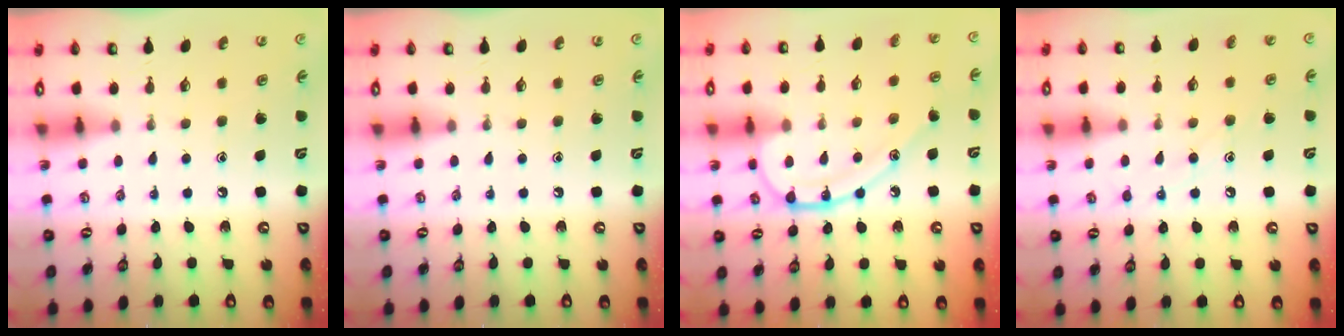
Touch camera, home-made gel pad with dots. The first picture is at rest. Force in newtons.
{"total": 0.0}
{"total": 12.6, "press": 12.6, "slide": 0.5}
{"total": 8.5, "press": 8.4, "slide": 0.7}